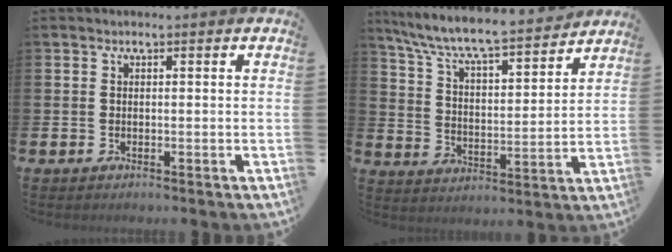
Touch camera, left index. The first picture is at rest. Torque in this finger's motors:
{"motor_torque": [1.00, -1.14, 0.60, 0.21]}